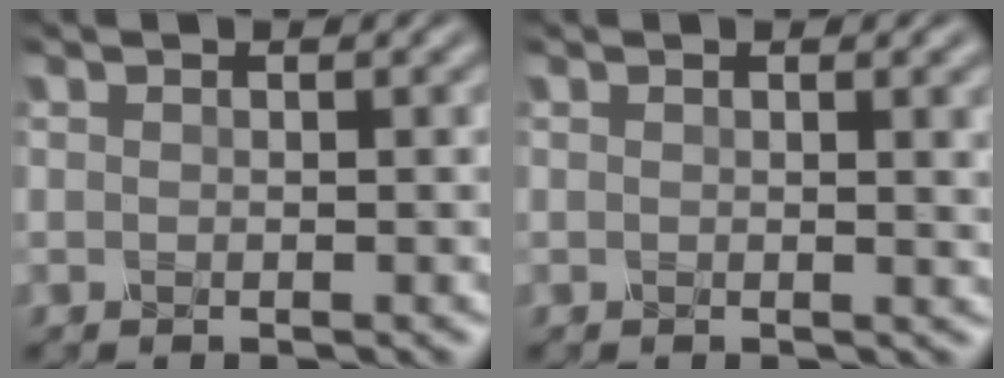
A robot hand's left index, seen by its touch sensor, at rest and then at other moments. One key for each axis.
{"total": 3.3, "fx": 1.3, "fy": 1.2, "fz": 2.8, "tx": -0.022, "ty": 0.010, "tz": 0.012}